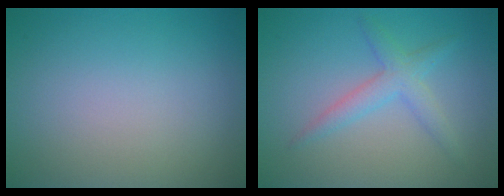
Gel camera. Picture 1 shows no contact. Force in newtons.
{"total": 2.5, "press": 2.5, "slide": 0.1}